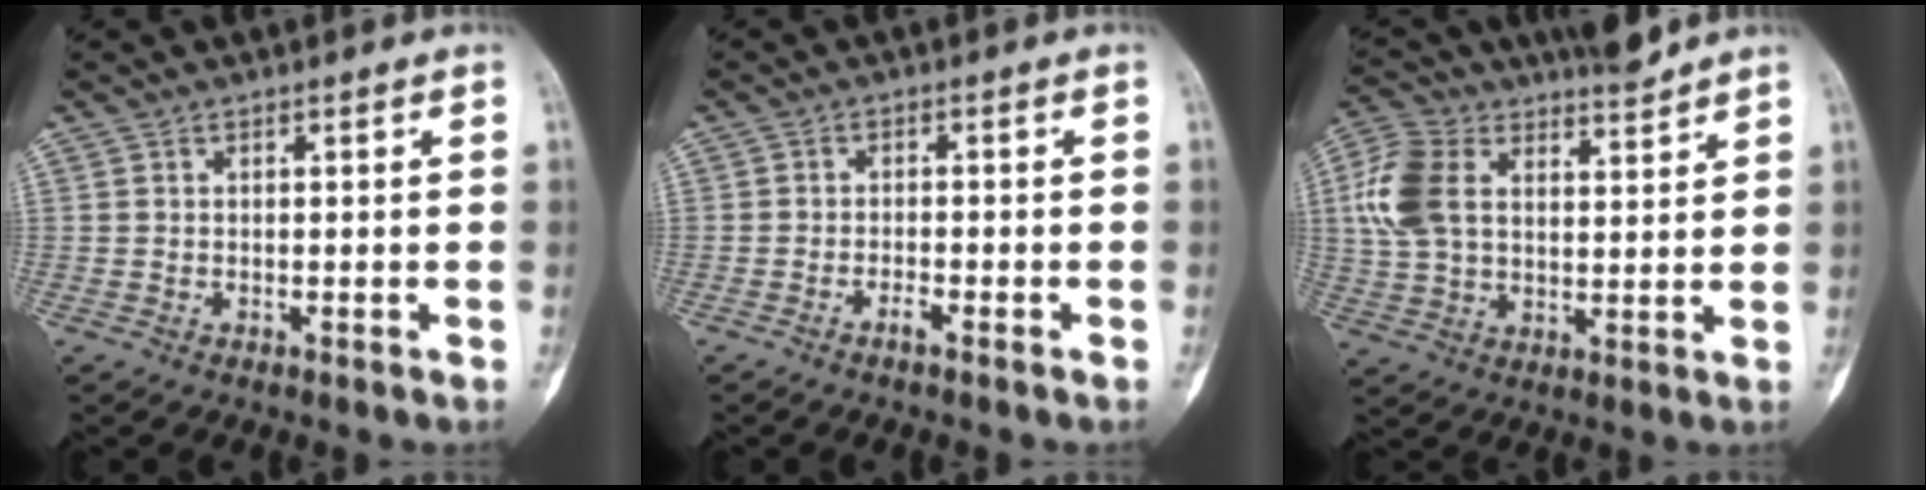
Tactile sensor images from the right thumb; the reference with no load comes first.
{"total": 1.8, "force": [-1.3, 0.2, 1.1], "torque": [-0.023, 0.005, -0.028]}
{"total": 12.2, "force": [6.4, 6.2, 8.4], "torque": [-0.164, -0.005, 0.121]}